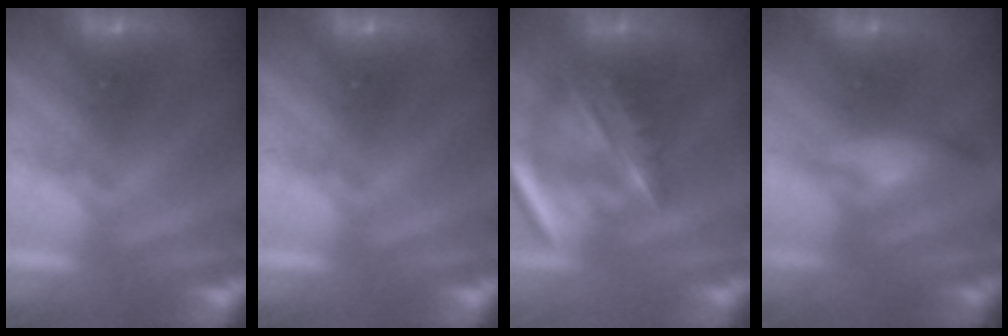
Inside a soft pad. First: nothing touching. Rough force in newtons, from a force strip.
{"total": 0.0}
{"total": 6.5}
{"total": 2.4}